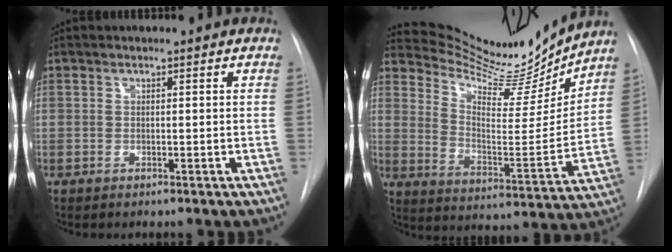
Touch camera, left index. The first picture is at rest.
{"total": 16.4, "force": [15.8, 2.0, 3.5], "torque": [-0.067, -0.055, 0.240]}